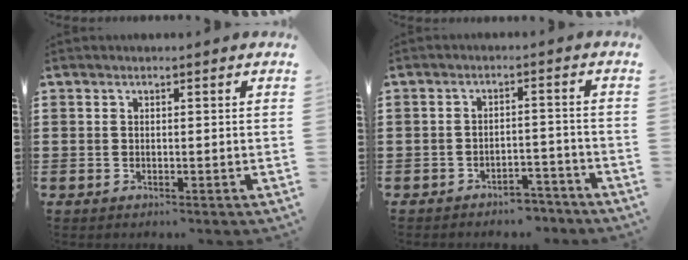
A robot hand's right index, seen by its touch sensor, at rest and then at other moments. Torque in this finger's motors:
{"motor_torque": [-0.19, -0.20, -0.16, -0.08]}